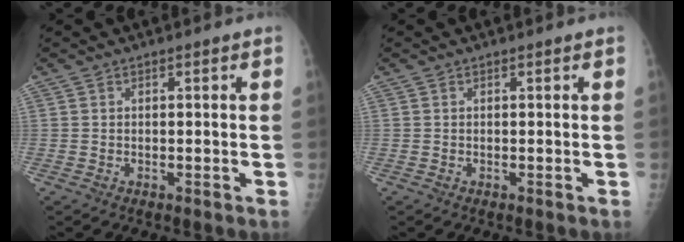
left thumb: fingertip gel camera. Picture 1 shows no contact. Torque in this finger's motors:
{"motor_torque": [0.00, 0.00, -0.10, -0.10, 0.00]}